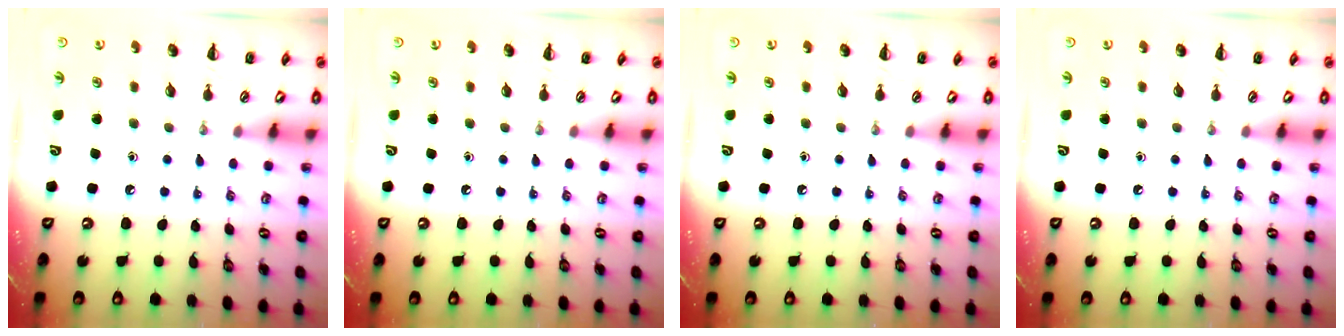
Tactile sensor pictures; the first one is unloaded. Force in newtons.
{"total": 0.0}
{"total": 0.0}
{"total": 0.0}